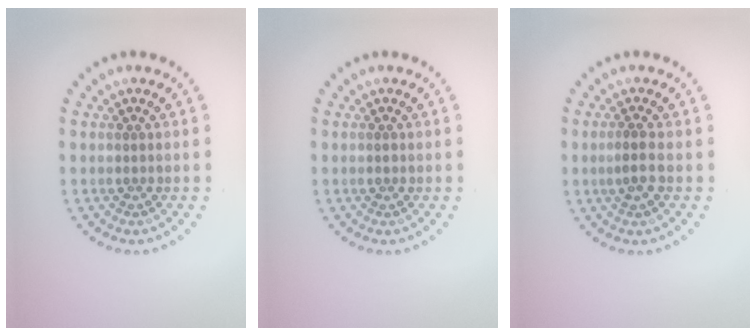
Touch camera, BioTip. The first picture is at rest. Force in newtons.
{"total": 0.8, "press": 0.8, "slide": 0.0}
{"total": 1.9, "press": 1.7, "slide": 0.7}